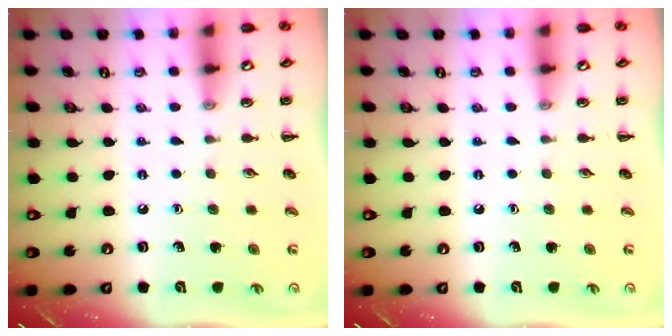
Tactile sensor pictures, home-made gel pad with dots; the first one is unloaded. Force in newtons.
{"total": 0.0}